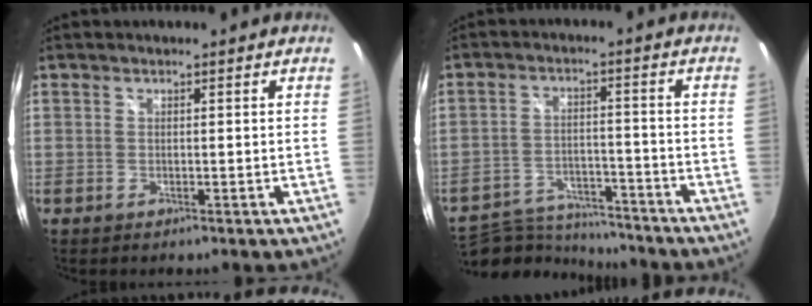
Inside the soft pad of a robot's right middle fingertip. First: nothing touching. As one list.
[{"total": 16.1, "force": [-14.2, 4.7, 5.9], "torque": [-0.139, -0.008, -0.221]}]